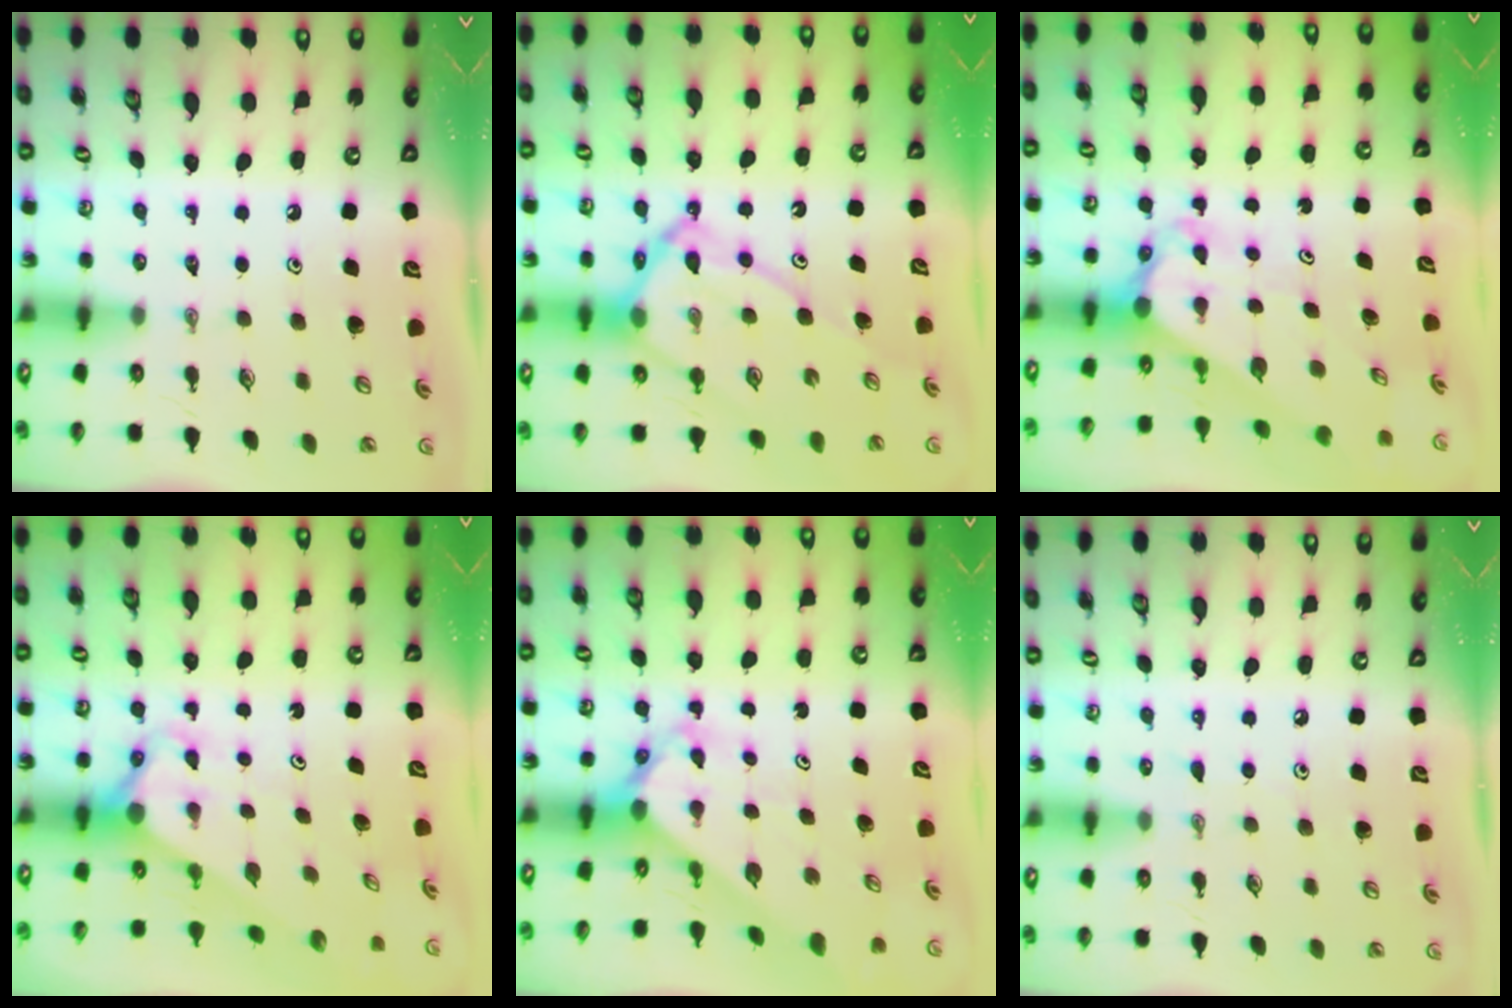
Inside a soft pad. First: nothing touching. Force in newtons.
{"total": 15.6, "press": 15.6, "slide": 1.5}
{"total": 3.5, "press": 3.4, "slide": 0.3}
{"total": 3.1, "press": 3.1, "slide": 0.3}
{"total": 2.5, "press": 2.5, "slide": 0.2}
{"total": 2.7, "press": 2.6, "slide": 0.3}